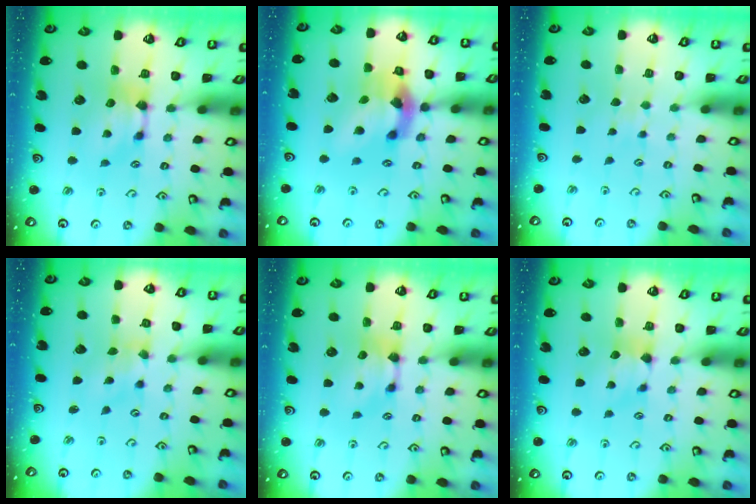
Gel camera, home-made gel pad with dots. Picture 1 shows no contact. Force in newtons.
{"total": 7.8, "press": 7.4, "slide": 2.3}
{"total": 4.3, "press": 4.2, "slide": 0.3}
{"total": 1.7, "press": 1.3, "slide": 1.0}
{"total": 0.0}
{"total": 0.9, "press": 0.8, "slide": 0.5}